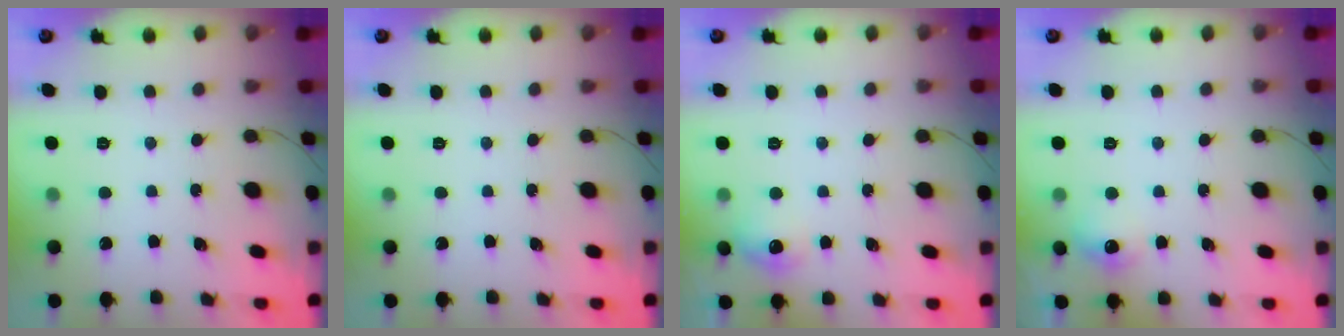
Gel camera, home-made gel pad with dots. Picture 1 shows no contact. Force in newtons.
{"total": 0.0}
{"total": 7.5, "press": 7.4, "slide": 1.5}
{"total": 6.8, "press": 6.7, "slide": 1.0}